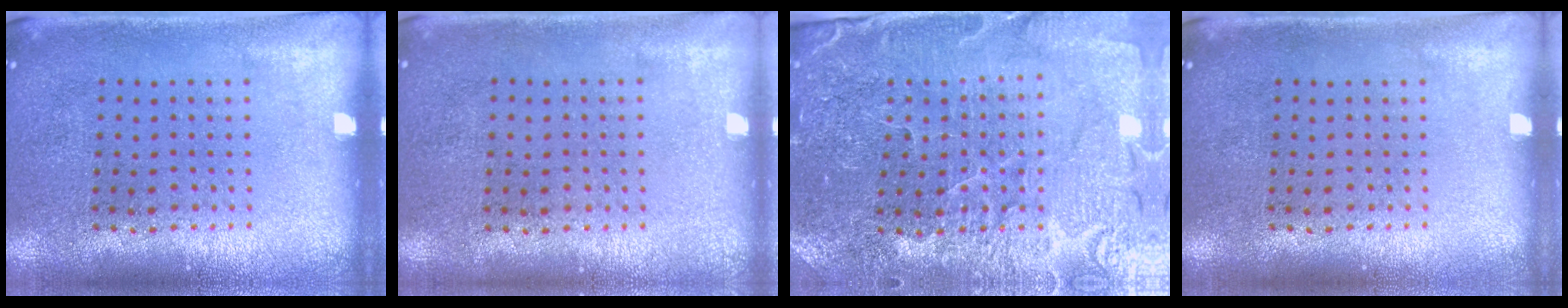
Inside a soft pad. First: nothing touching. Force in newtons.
{"total": 0.0}
{"total": 3.4, "press": 3.4, "slide": 0.3}
{"total": 0.0}